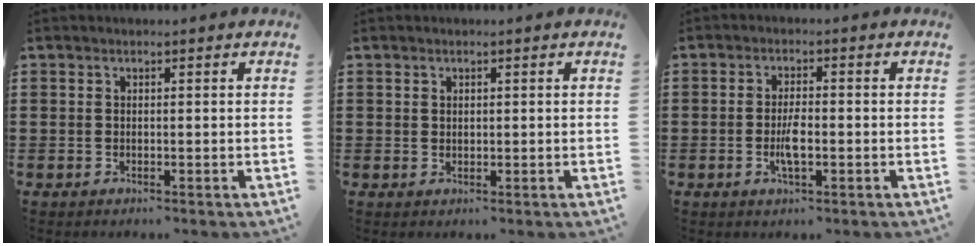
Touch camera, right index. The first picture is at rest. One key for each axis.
{"total": 0.7, "fx": 0.5, "fy": 0.5, "fz": 0.3, "tx": -0.006, "ty": 0.003, "tz": 0.010}
{"total": 3.7, "fx": -0.9, "fy": 1.1, "fz": 3.5, "tx": -0.074, "ty": -0.003, "tz": -0.020}